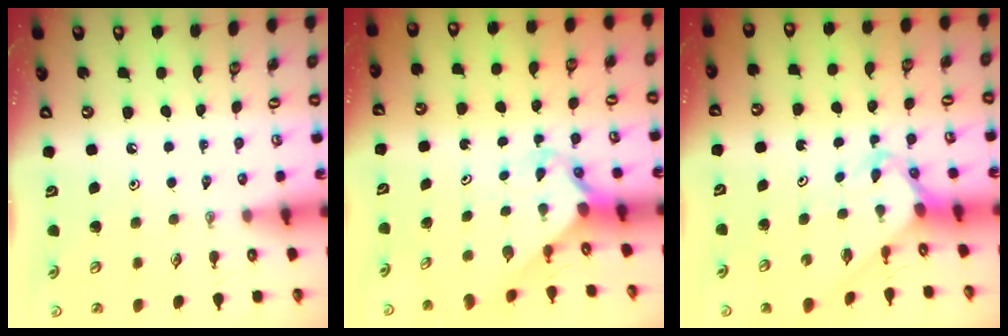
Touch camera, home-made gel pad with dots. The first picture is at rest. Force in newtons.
{"total": 2.3, "press": 2.3, "slide": 0.2}
{"total": 3.3, "press": 3.3, "slide": 0.3}